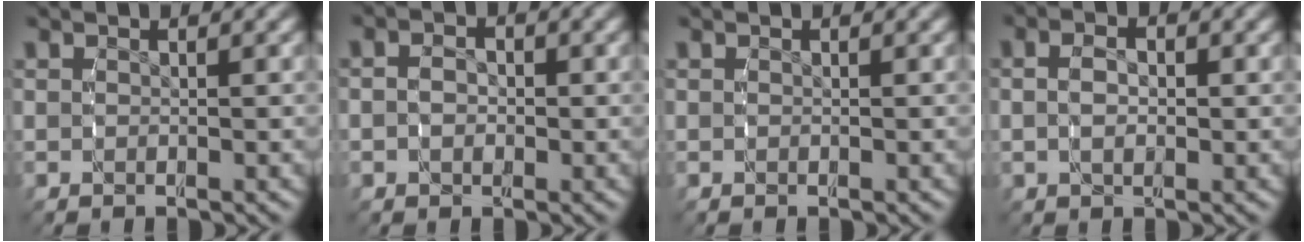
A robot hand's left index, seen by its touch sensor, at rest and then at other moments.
{"total": 2.5, "force": [-0.4, 2.0, 1.3], "torque": [-0.040, -0.012, -0.002]}
{"total": 0.0}
{"total": 2.6, "force": [0.0, 1.5, 2.1], "torque": [-0.046, -0.011, 0.006]}